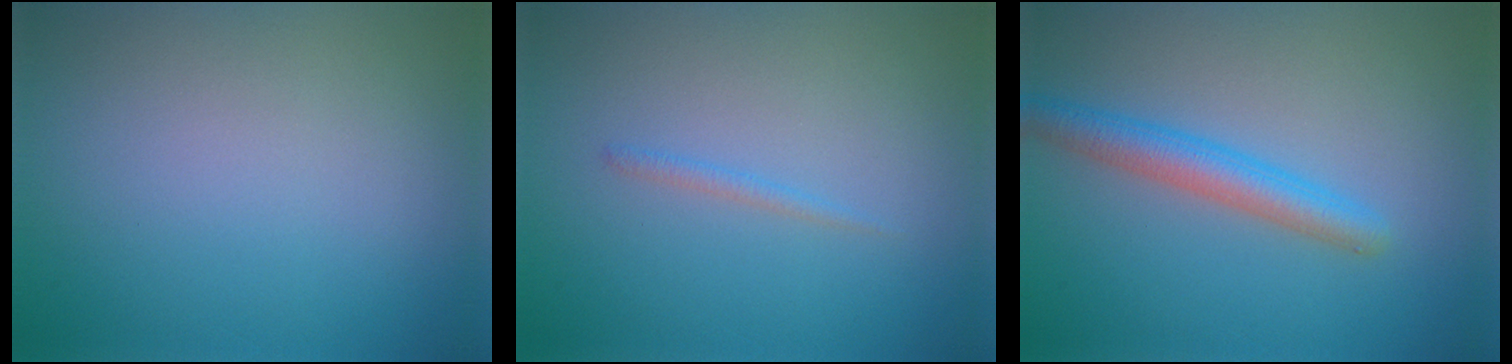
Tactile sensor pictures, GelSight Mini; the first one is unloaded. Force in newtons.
{"total": 0.7, "press": 0.7, "slide": 0.1}
{"total": 3.3, "press": 3.3, "slide": 0.1}